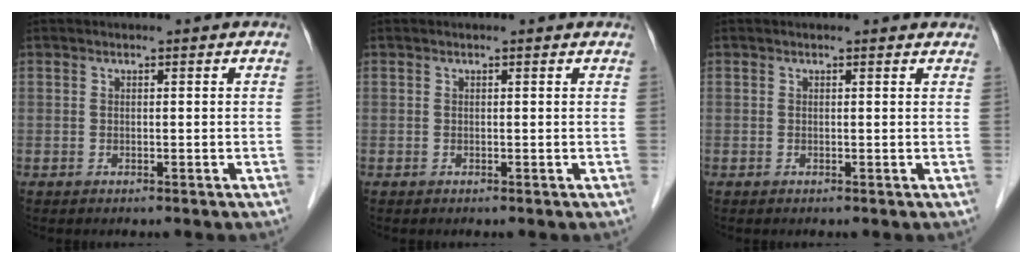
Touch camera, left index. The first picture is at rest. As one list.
[{"total": 0.7, "force": [0.7, 0.2, 0.2], "torque": [-0.008, 0.003, 0.001]}, {"total": 2.1, "force": [1.9, 0.7, 0.5], "torque": [-0.013, 0.007, 0.008]}]